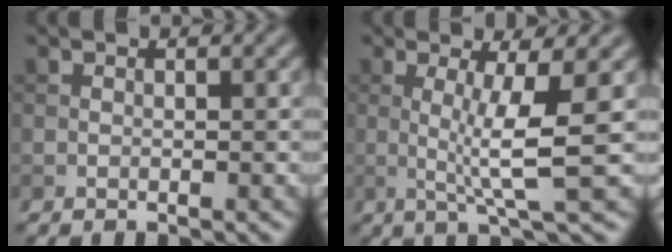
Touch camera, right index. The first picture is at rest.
{"total": 5.2, "force": [0.3, 0.6, 5.1], "torque": [-0.093, -0.005, 0.008]}